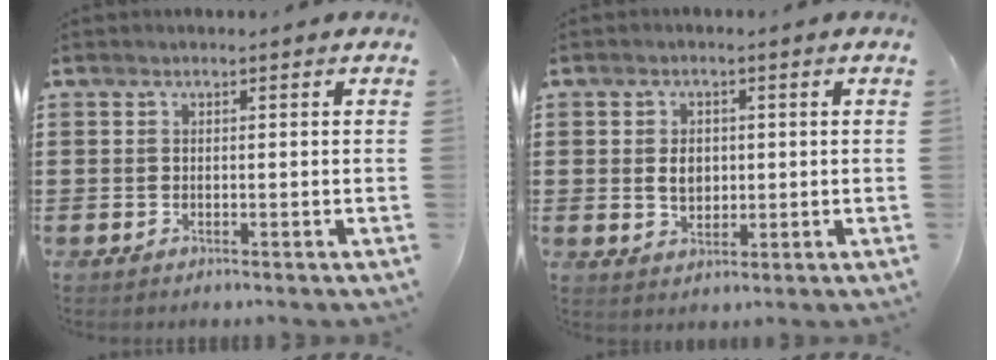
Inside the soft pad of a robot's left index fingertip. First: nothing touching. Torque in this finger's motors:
{"motor_torque": [1.14, 0.57, 0.49, 0.07]}